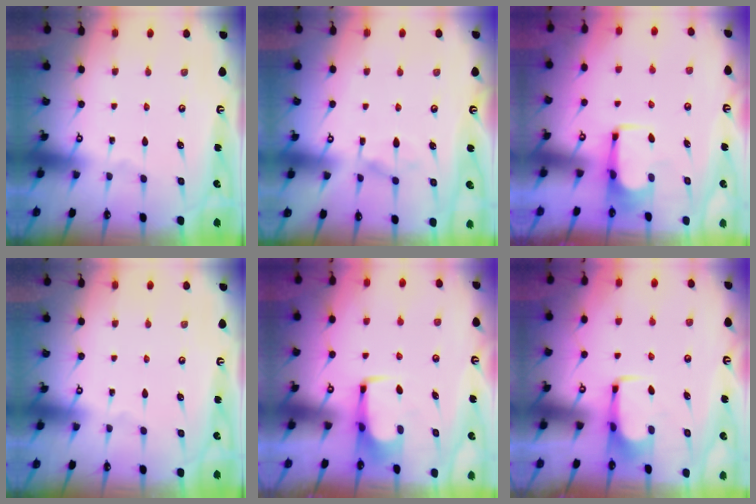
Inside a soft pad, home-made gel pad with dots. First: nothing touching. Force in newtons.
{"total": 5.9, "press": 5.9, "slide": 0.6}
{"total": 3.6, "press": 3.6, "slide": 0.0}
{"total": 0.0}
{"total": 1.9, "press": 1.8, "slide": 0.6}
{"total": 1.7, "press": 1.7, "slide": 0.4}